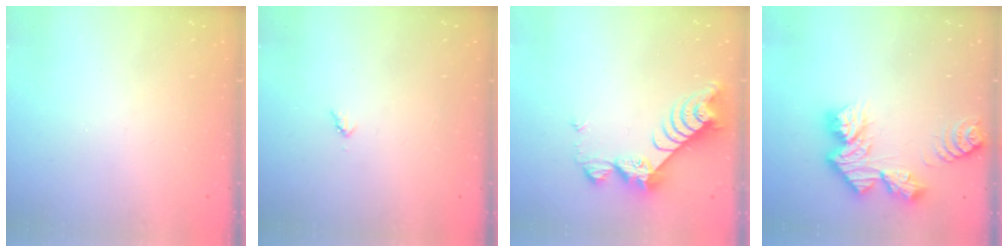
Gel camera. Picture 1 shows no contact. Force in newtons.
{"total": 3.0, "press": 3.0, "slide": 0.3}
{"total": 8.8, "press": 8.7, "slide": 0.9}
{"total": 12.8, "press": 12.7, "slide": 1.1}